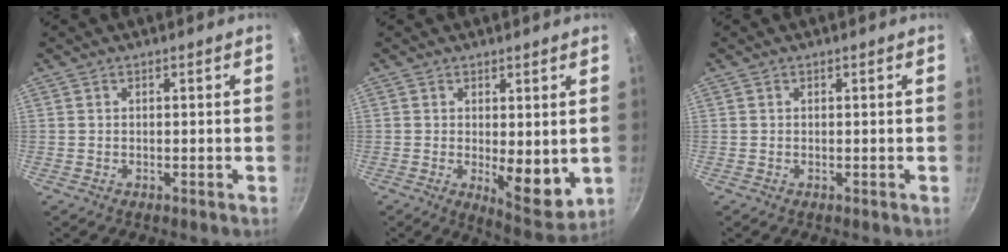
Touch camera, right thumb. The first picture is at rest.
{"total": 8.7, "force": [-0.1, 3.7, 7.9], "torque": [-0.090, -0.026, 0.009]}
{"total": 0.0}